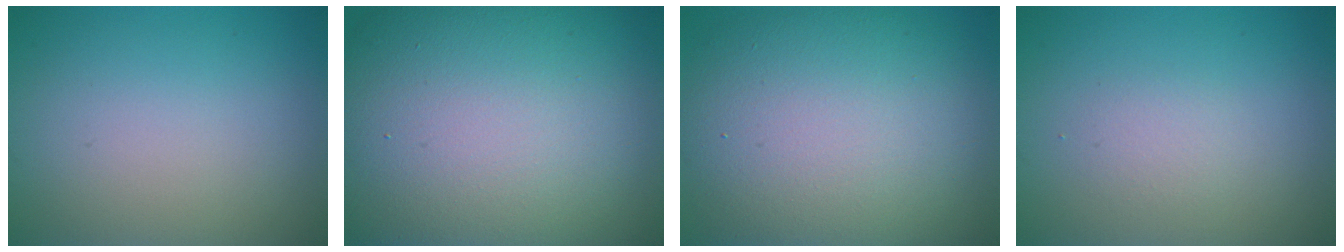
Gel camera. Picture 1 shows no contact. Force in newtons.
{"total": 21.9, "press": 21.9, "slide": 0.7}
{"total": 13.2, "press": 13.2, "slide": 0.9}
{"total": 1.3, "press": 1.3, "slide": 0.1}